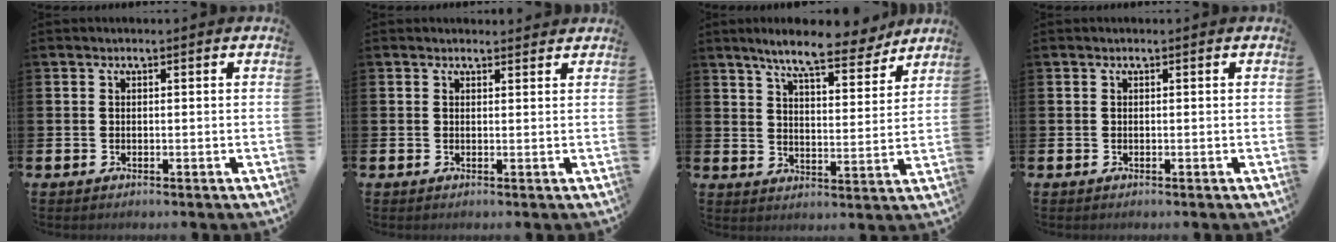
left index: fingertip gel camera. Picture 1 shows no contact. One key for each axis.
{"total": 0.9, "fx": 0.8, "fy": 0.2, "fz": 0.1, "tx": 0.005, "ty": 0.000, "tz": 0.014}
{"total": 9.2, "fx": 8.0, "fy": 1.8, "fz": 4.2, "tx": -0.087, "ty": -0.038, "tz": 0.137}
{"total": 0.0}